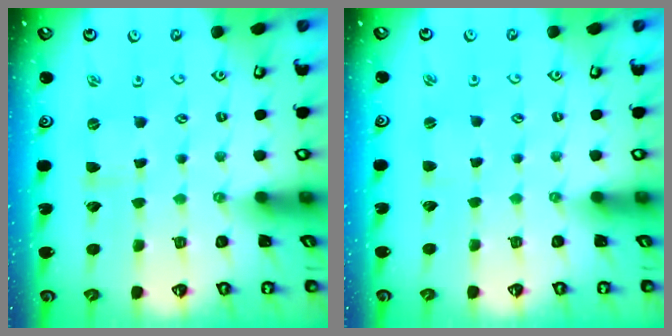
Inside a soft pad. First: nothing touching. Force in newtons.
{"total": 1.4, "press": 1.3, "slide": 0.3}